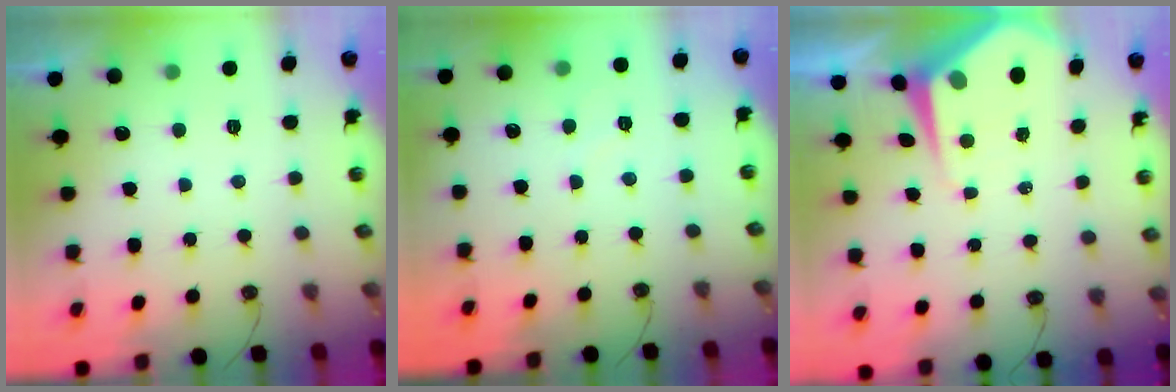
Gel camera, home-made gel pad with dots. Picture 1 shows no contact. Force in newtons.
{"total": 3.5, "press": 3.5, "slide": 0.5}
{"total": 6.2, "press": 6.2, "slide": 0.5}